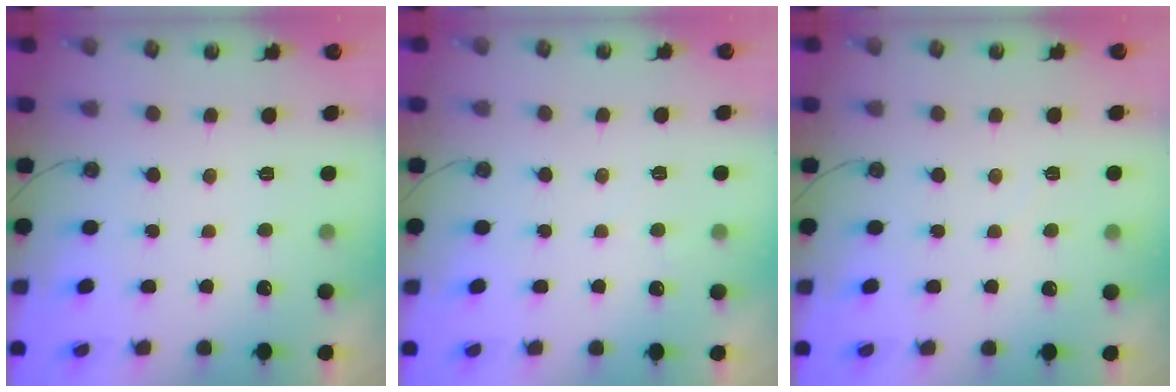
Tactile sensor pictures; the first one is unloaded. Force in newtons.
{"total": 1.9, "press": 1.9, "slide": 0.3}
{"total": 2.0, "press": 2.0, "slide": 0.4}